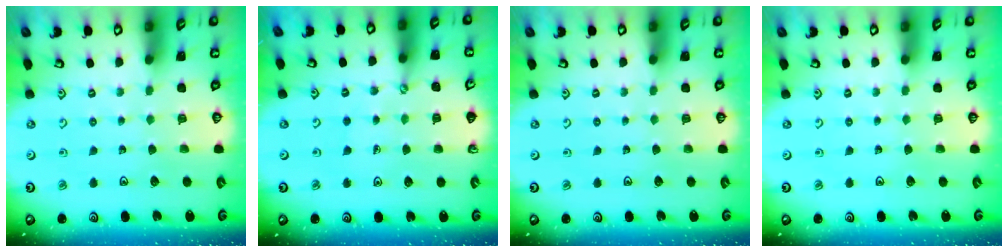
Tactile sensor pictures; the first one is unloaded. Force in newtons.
{"total": 1.7, "press": 1.7, "slide": 0.1}
{"total": 0.0}
{"total": 0.0}